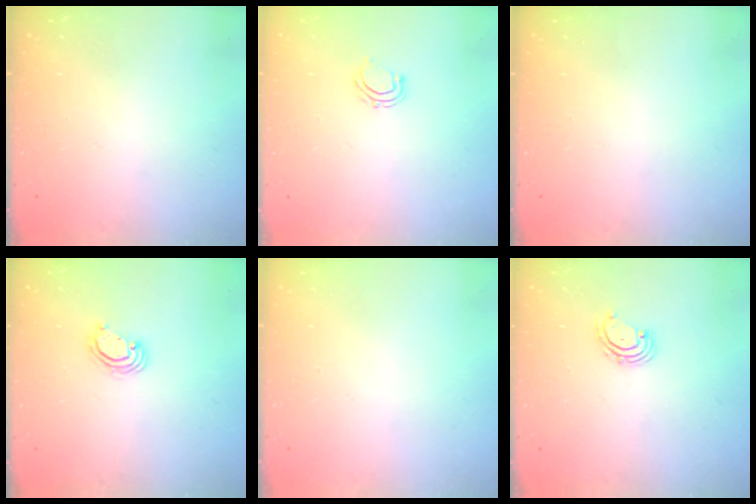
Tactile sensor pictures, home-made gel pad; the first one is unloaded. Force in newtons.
{"total": 5.0, "press": 4.9, "slide": 0.7}
{"total": 0.0}
{"total": 3.6, "press": 3.6, "slide": 0.4}
{"total": 0.0}
{"total": 2.5, "press": 2.4, "slide": 0.4}